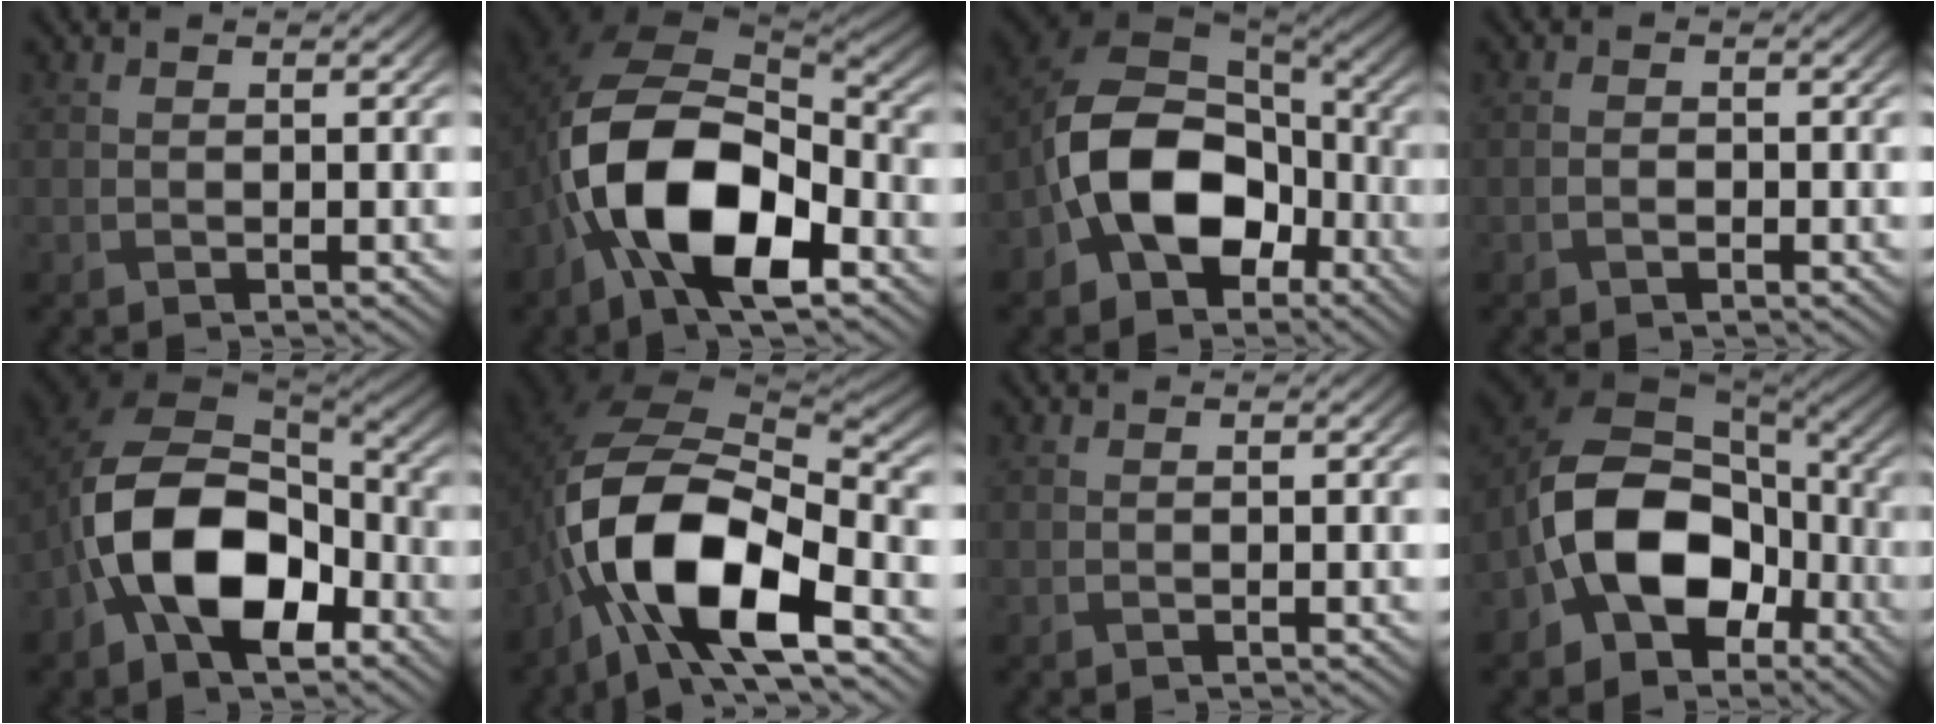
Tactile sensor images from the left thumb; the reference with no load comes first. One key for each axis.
{"total": 16.5, "fx": -5.7, "fy": 9.2, "fz": 12.5, "tx": -0.236, "ty": -0.028, "tz": -0.103}
{"total": 13.4, "fx": -4.6, "fy": 9.2, "fz": 8.6, "tx": -0.163, "ty": -0.010, "tz": -0.103}
{"total": 1.0, "fx": -0.5, "fy": 0.6, "fz": 0.6, "tx": -0.013, "ty": 0.001, "tz": -0.007}
{"total": 15.3, "fx": -5.0, "fy": 9.2, "fz": 11.1, "tx": -0.212, "ty": -0.014, "tz": -0.103}
{"total": 15.6, "fx": -6.0, "fy": 7.4, "fz": 12.3, "tx": -0.248, "ty": -0.023, "tz": -0.117}
{"total": 0.0}
{"total": 14.6, "fx": -4.9, "fy": 10.1, "fz": 9.3, "tx": -0.182, "ty": -0.009, "tz": -0.109}